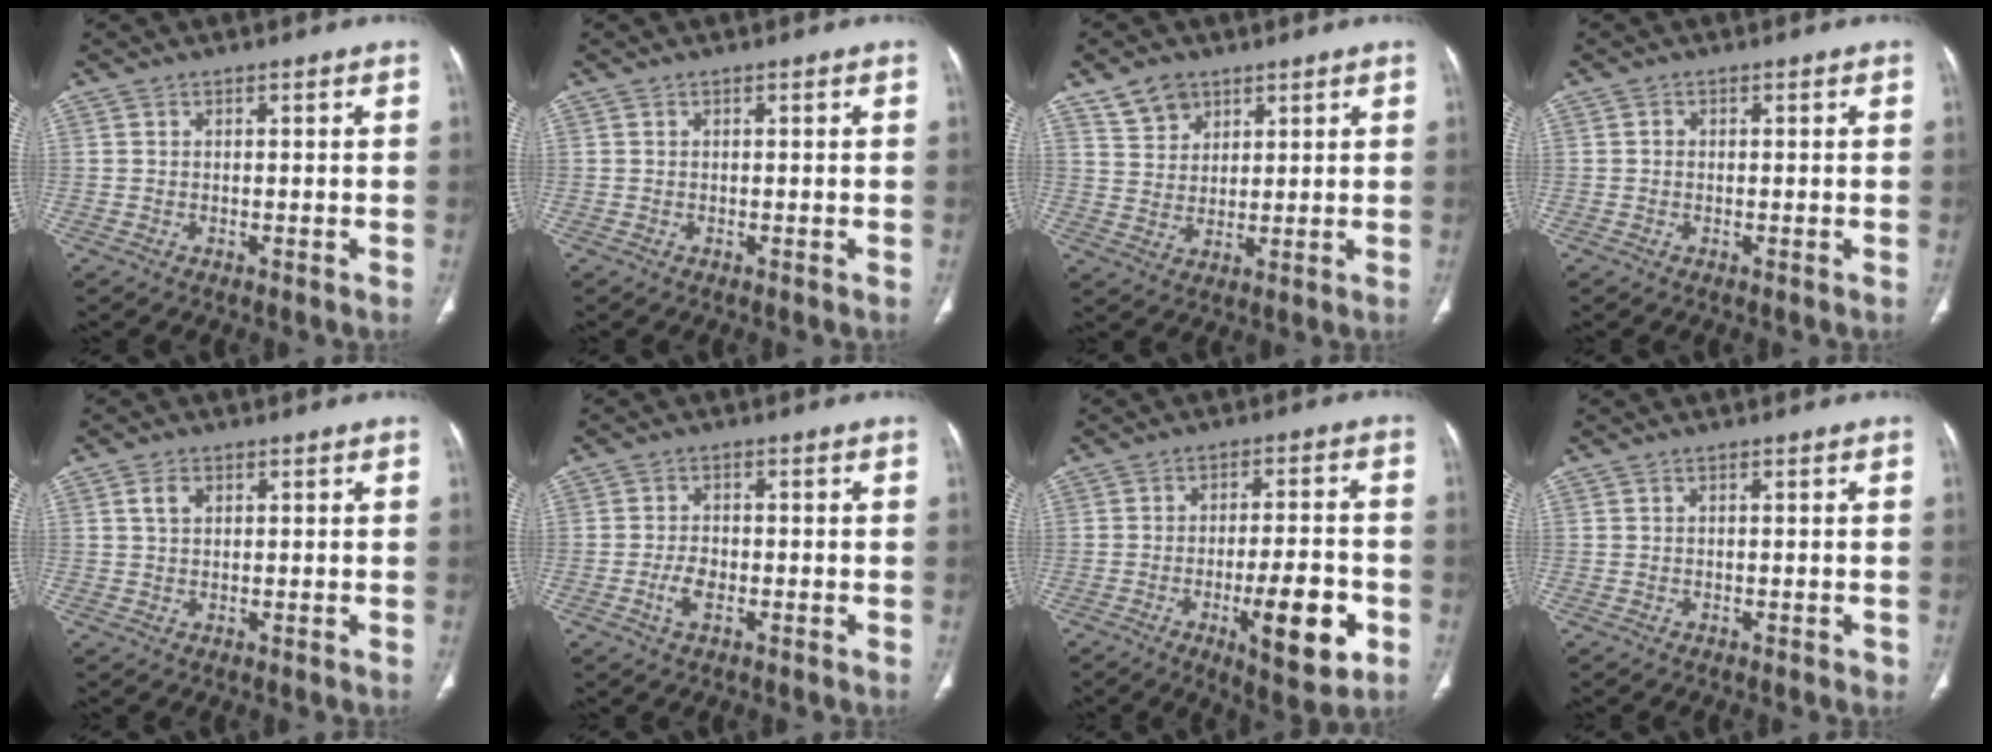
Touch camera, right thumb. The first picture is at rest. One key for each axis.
{"total": 0.0}
{"total": 6.0, "fx": 4.0, "fy": 4.0, "fz": 1.9, "tx": -0.015, "ty": -0.022, "tz": 0.082}
{"total": 0.6, "fx": -0.1, "fy": 0.6, "fz": 0.2, "tx": 0.000, "ty": 0.002, "tz": -0.005}
{"total": 2.6, "fx": 0.9, "fy": 1.7, "fz": 1.7, "tx": -0.027, "ty": 0.002, "tz": 0.017}
{"total": 3.6, "fx": -1.2, "fy": 1.9, "fz": 2.7, "tx": -0.055, "ty": 0.007, "tz": -0.022}
{"total": 13.4, "fx": -4.7, "fy": 4.0, "fz": 11.9, "tx": -0.166, "ty": 0.015, "tz": -0.064}
{"total": 0.5, "fx": -0.2, "fy": 0.3, "fz": 0.4, "tx": -0.005, "ty": 0.000, "tz": -0.003}